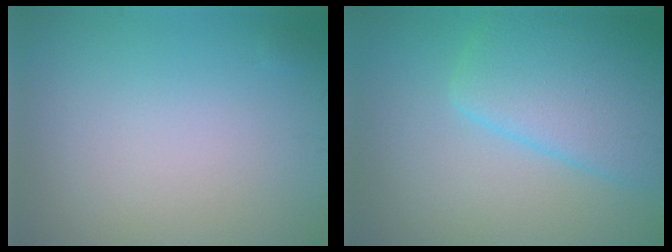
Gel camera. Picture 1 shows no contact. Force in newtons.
{"total": 7.0, "press": 7.0, "slide": 0.4}